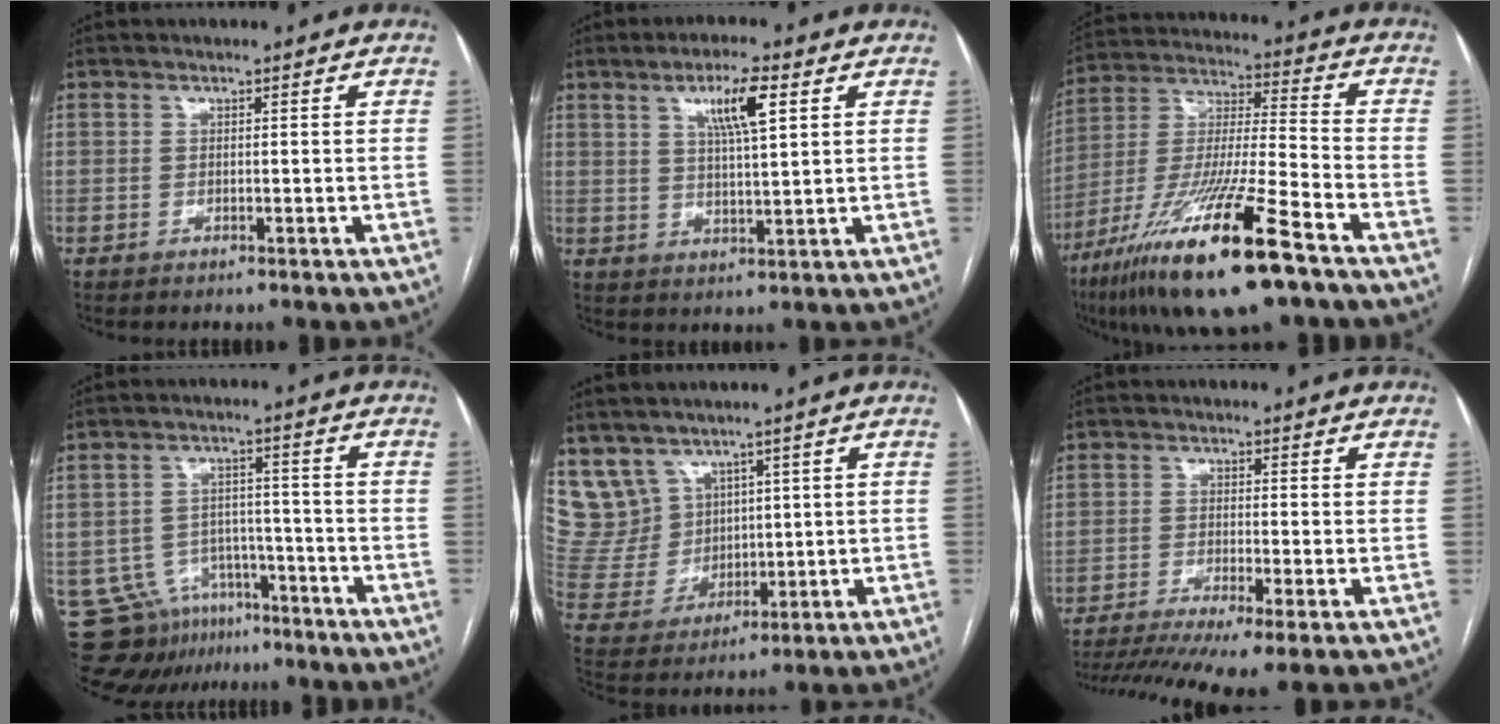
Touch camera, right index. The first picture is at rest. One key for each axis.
{"total": 7.0, "fx": 3.2, "fy": 0.8, "fz": 6.2, "tx": -0.112, "ty": 0.004, "tz": 0.056}
{"total": 21.3, "fx": -12.5, "fy": 1.5, "fz": 17.2, "tx": -0.339, "ty": -0.046, "tz": -0.228}
{"total": 10.9, "fx": -8.1, "fy": 6.9, "fz": 2.3, "tx": -0.035, "ty": 0.030, "tz": -0.119}
{"total": 9.0, "fx": 6.0, "fy": 6.7, "fz": 0.8, "tx": -0.033, "ty": 0.033, "tz": 0.142}
{"total": 12.2, "fx": -8.6, "fy": 1.1, "fz": 8.5, "tx": -0.150, "ty": -0.017, "tz": -0.140}